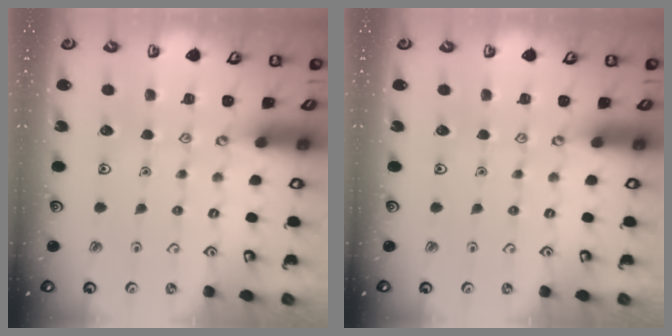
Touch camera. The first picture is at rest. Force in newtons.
{"total": 0.0}